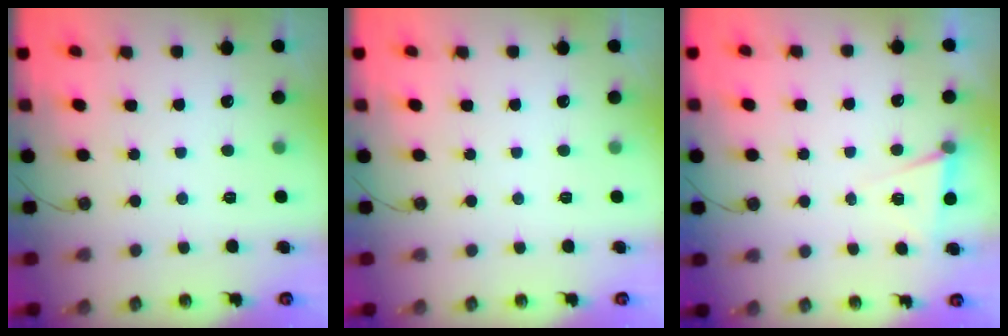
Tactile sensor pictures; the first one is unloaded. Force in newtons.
{"total": 0.0}
{"total": 5.8, "press": 3.5, "slide": 4.6}